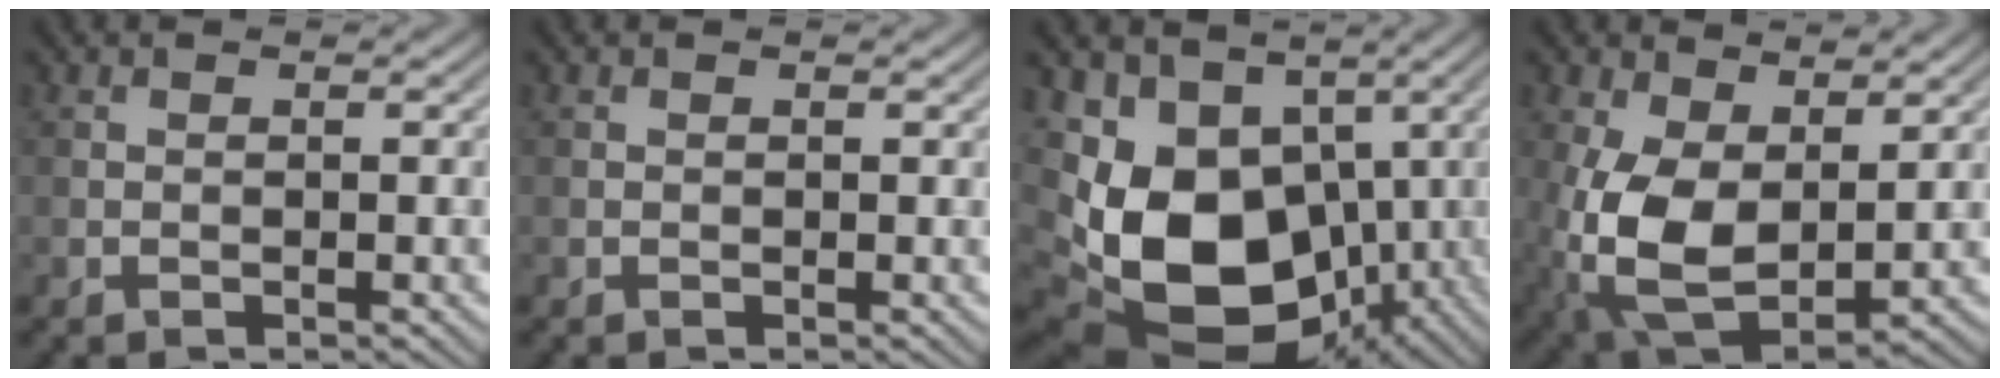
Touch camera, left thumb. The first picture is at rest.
{"total": 0.0}
{"total": 16.3, "force": [-2.0, 11.6, 11.3], "torque": [-0.232, -0.035, -0.015]}
{"total": 12.0, "force": [0.9, 7.0, 9.7], "torque": [-0.237, -0.012, 0.018]}